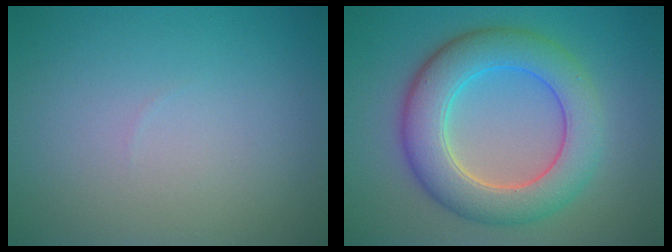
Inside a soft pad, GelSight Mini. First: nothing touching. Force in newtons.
{"total": 7.6, "press": 7.6, "slide": 0.5}